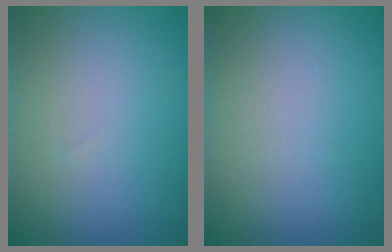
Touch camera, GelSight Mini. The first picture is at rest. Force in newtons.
{"total": 0.0}